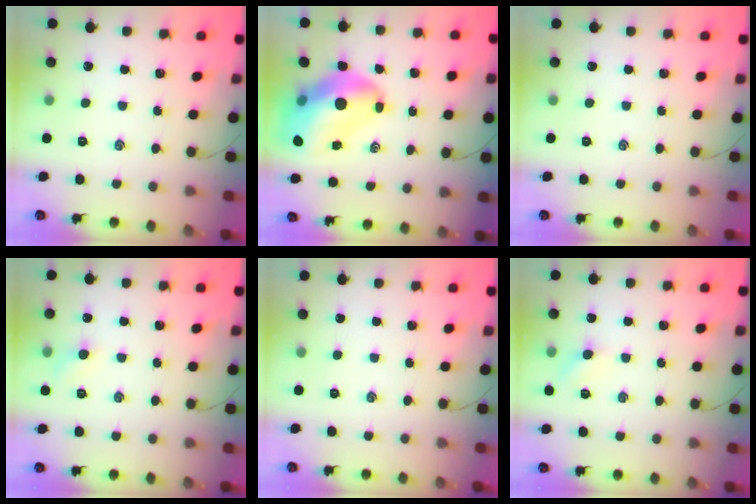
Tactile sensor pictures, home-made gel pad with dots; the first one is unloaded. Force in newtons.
{"total": 15.9, "press": 15.2, "slide": 4.5}
{"total": 0.0}
{"total": 5.1, "press": 4.8, "slide": 1.6}
{"total": 0.0}
{"total": 4.6, "press": 4.3, "slide": 1.4}